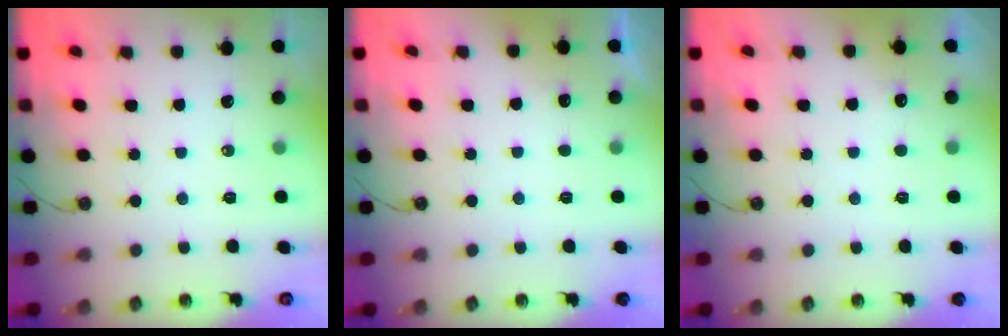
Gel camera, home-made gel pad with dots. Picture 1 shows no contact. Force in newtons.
{"total": 2.6, "press": 2.4, "slide": 1.0}
{"total": 1.5, "press": 1.2, "slide": 0.9}